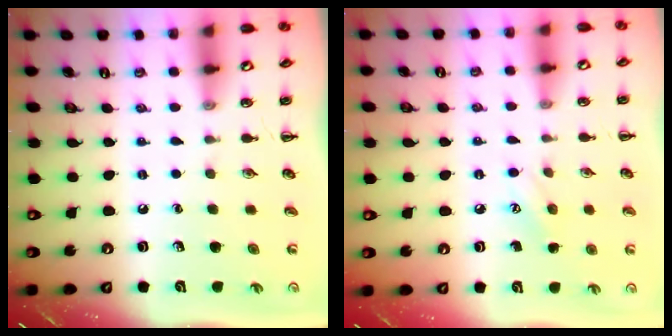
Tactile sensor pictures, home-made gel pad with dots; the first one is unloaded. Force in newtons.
{"total": 6.5, "press": 6.3, "slide": 1.7}